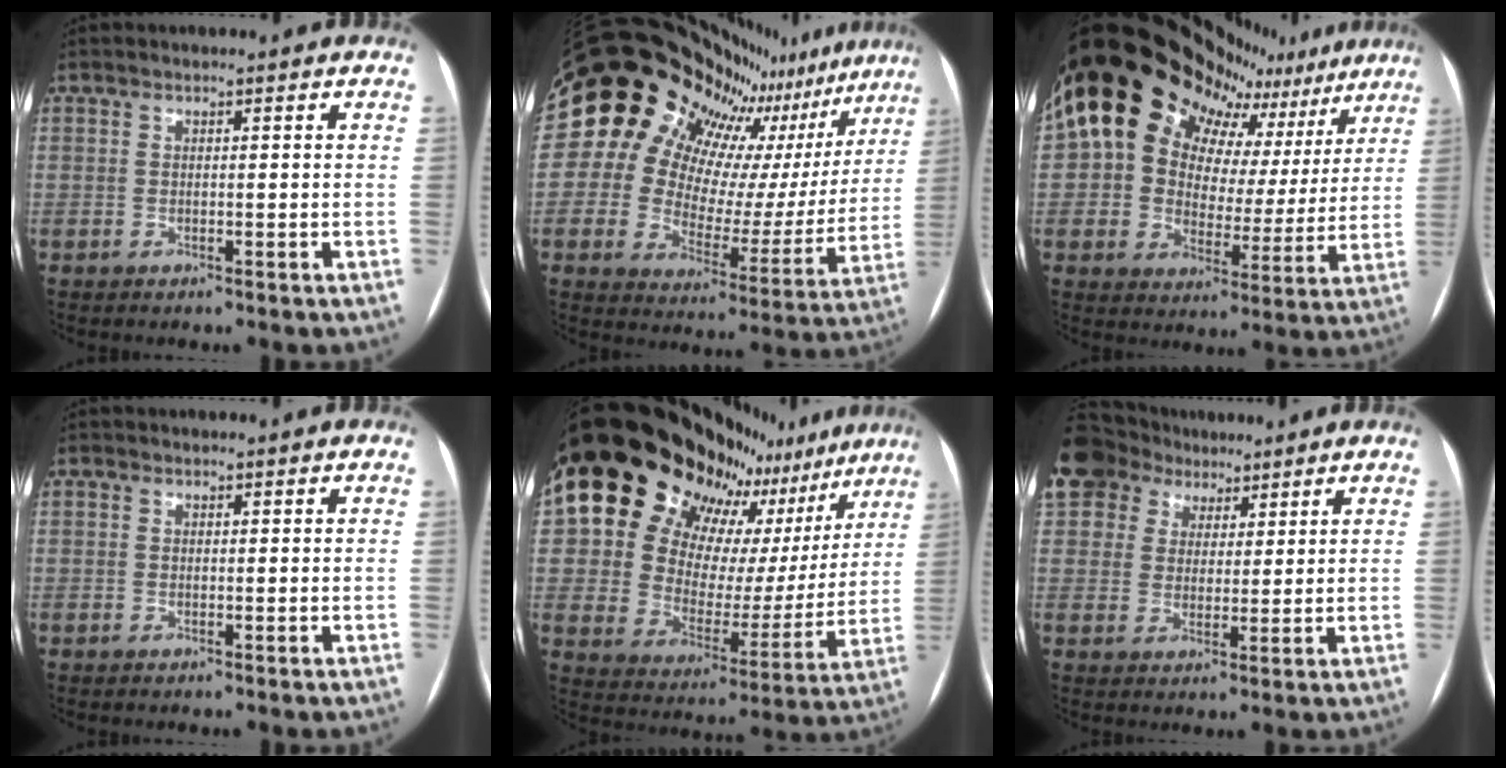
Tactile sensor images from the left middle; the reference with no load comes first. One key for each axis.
{"total": 23.8, "fx": 19.1, "fy": 10.0, "fz": 10.0, "tx": -0.164, "ty": -0.013, "tz": 0.247}
{"total": 23.5, "fx": 16.0, "fy": 13.6, "fz": 10.6, "tx": -0.165, "ty": 0.080, "tz": 0.203}
{"total": 0.0}
{"total": 24.5, "fx": 17.5, "fy": 14.0, "fz": 9.9, "tx": -0.143, "ty": 0.056, "tz": 0.225}
{"total": 15.1, "fx": 9.5, "fy": 10.7, "fz": 4.8, "tx": -0.144, "ty": 0.063, "tz": 0.181}